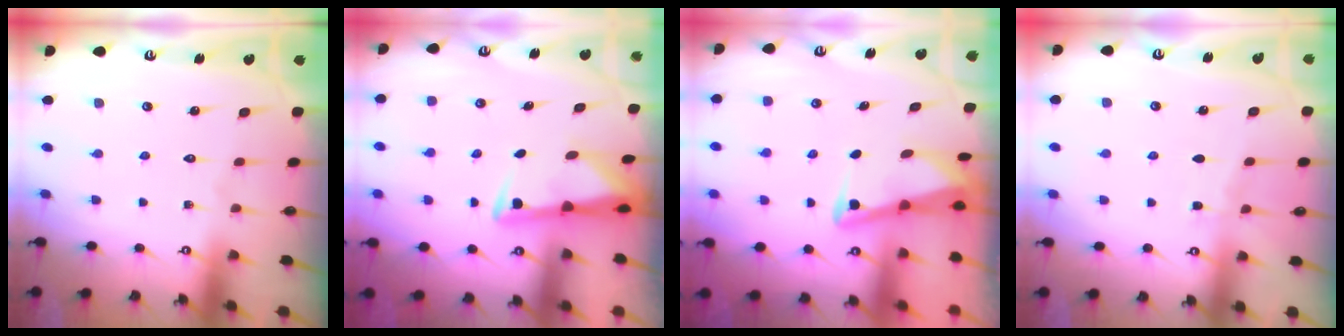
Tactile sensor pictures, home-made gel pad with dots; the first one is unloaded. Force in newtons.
{"total": 2.8, "press": 2.8, "slide": 0.5}
{"total": 3.0, "press": 3.0, "slide": 0.4}
{"total": 4.1, "press": 4.1, "slide": 0.5}